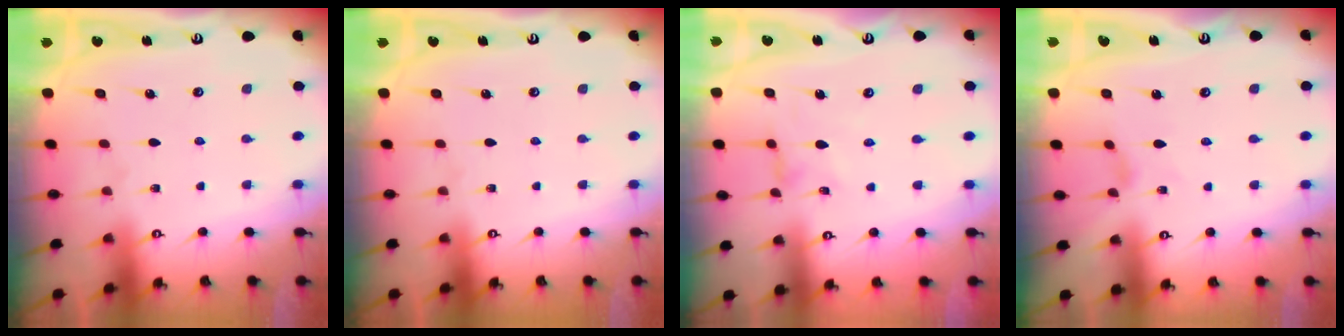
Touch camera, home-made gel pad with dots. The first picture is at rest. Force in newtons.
{"total": 0.0}
{"total": 0.0}
{"total": 0.0}